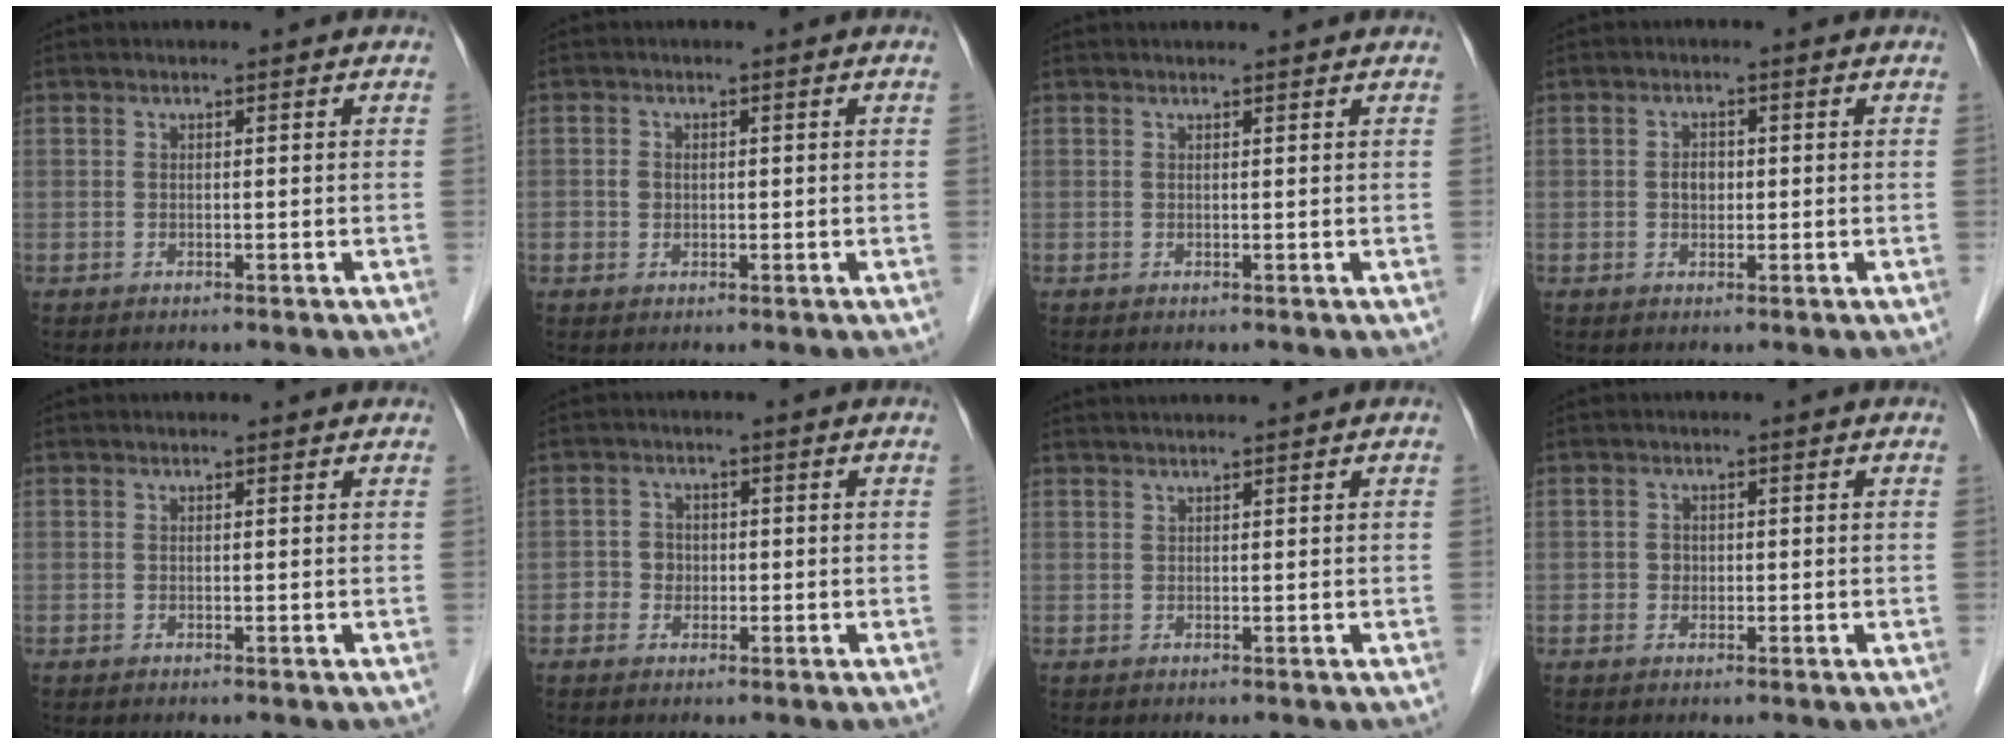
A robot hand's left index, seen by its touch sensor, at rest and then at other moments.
{"total": 1.5, "force": [0.1, 1.4, 0.7], "torque": [-0.018, 0.002, 0.005]}
{"total": 1.9, "force": [1.8, -0.2, 0.3], "torque": [-0.010, 0.003, 0.022]}
{"total": 1.9, "force": [0.0, 1.4, 1.3], "torque": [-0.024, 0.003, 0.001]}
{"total": 0.5, "force": [0.4, 0.2, 0.2], "torque": [-0.012, 0.004, 0.003]}
{"total": 2.6, "force": [-0.5, 2.5, 0.8], "torque": [-0.010, 0.007, -0.009]}
{"total": 2.1, "force": [2.0, -0.5, 0.5], "torque": [-0.004, 0.020, 0.039]}
{"total": 1.2, "force": [-0.1, 1.2, 0.4], "torque": [-0.008, 0.002, -0.001]}